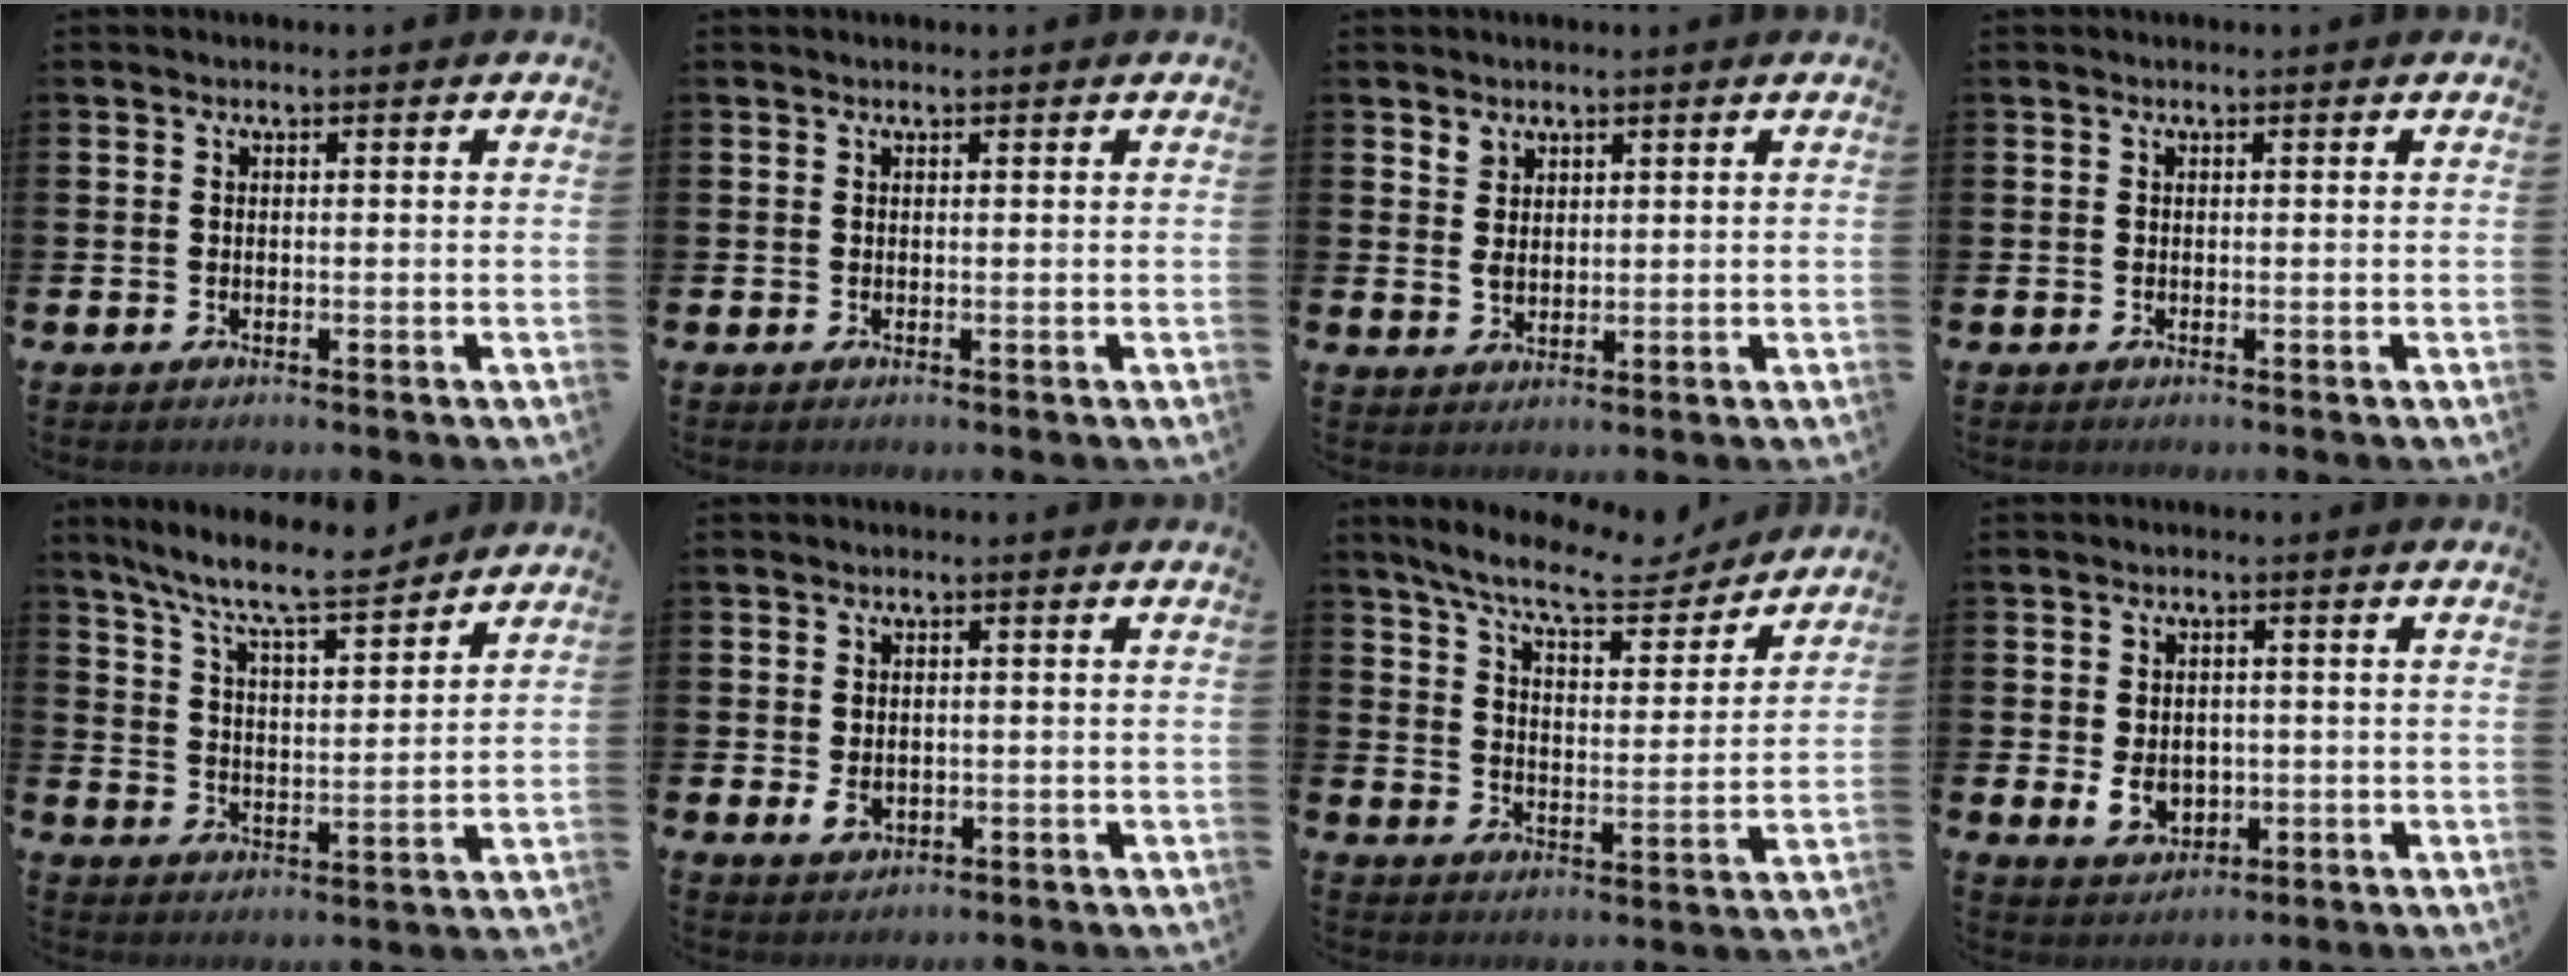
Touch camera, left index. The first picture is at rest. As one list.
[{"total": 0.0}, {"total": 2.4, "force": [1.8, 1.6, 0.5], "torque": [-0.002, 0.000, 0.031]}, {"total": 0.0}, {"total": 9.2, "force": [8.4, 0.9, 3.5], "torque": [-0.088, -0.053, 0.146]}, {"total": 2.3, "force": [0.0, 1.5, 1.7], "torque": [-0.026, 0.001, -0.002]}, {"total": 9.7, "force": [8.6, 2.1, 3.9], "torque": [-0.091, -0.053, 0.146]}, {"total": 3.6, "force": [-0.4, 2.8, 2.2], "torque": [-0.032, 0.001, -0.012]}]